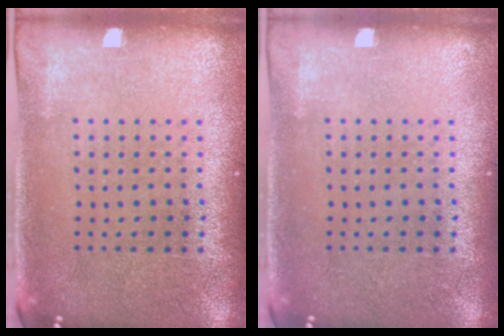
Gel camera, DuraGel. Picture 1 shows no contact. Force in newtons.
{"total": 0.0}